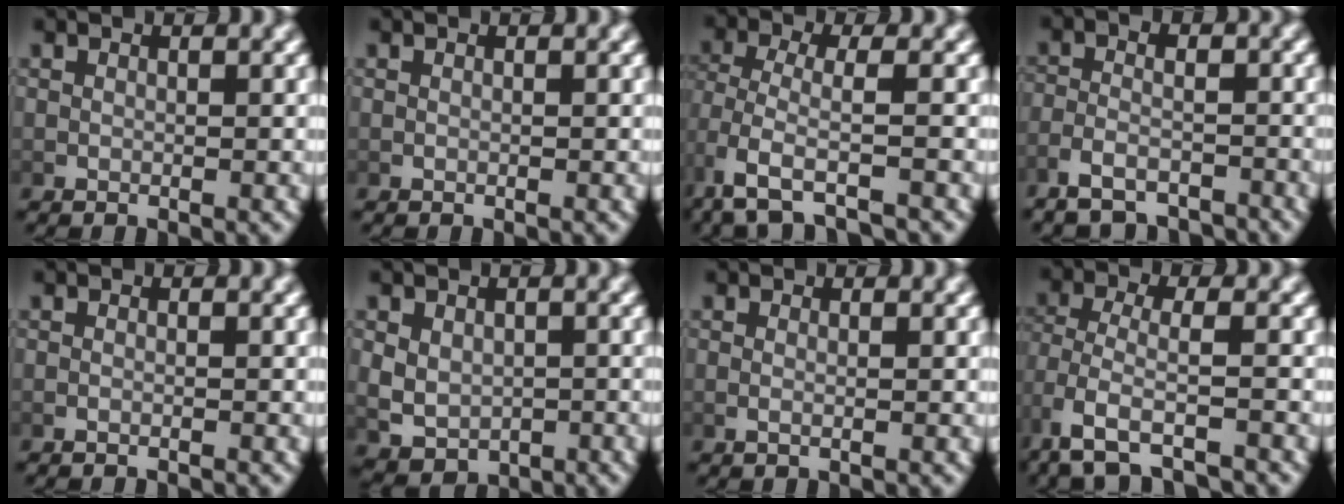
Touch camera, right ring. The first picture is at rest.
{"total": 0.0}
{"total": 3.8, "force": [-2.0, 1.2, 2.9], "torque": [-0.079, -0.027, -0.017]}
{"total": 4.8, "force": [-4.0, 1.7, 2.0], "torque": [-0.031, -0.008, -0.064]}
{"total": 1.0, "force": [-1.0, 0.1, 0.1], "torque": [-0.003, 0.001, -0.016]}
{"total": 4.4, "force": [-0.6, 3.8, 2.2], "torque": [-0.054, -0.028, 0.009]}
{"total": 0.5, "force": [0.0, -0.1, 0.5], "torque": [-0.013, -0.007, 0.001]}
{"total": 4.0, "force": [-2.4, 1.5, 2.8], "torque": [-0.080, -0.028, -0.022]}